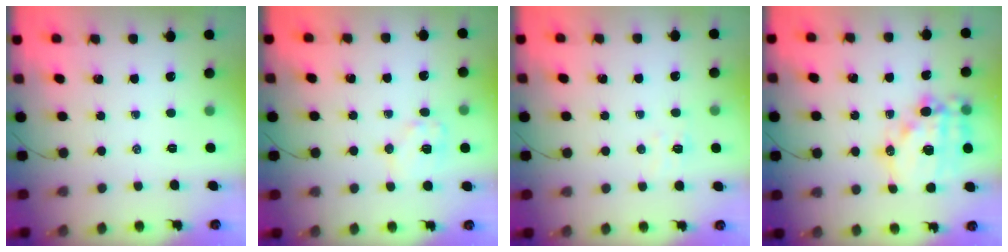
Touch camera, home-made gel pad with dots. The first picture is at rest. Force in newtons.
{"total": 8.1, "press": 8.0, "slide": 1.0}
{"total": 5.1, "press": 5.1, "slide": 0.8}
{"total": 16.8, "press": 16.4, "slide": 3.7}